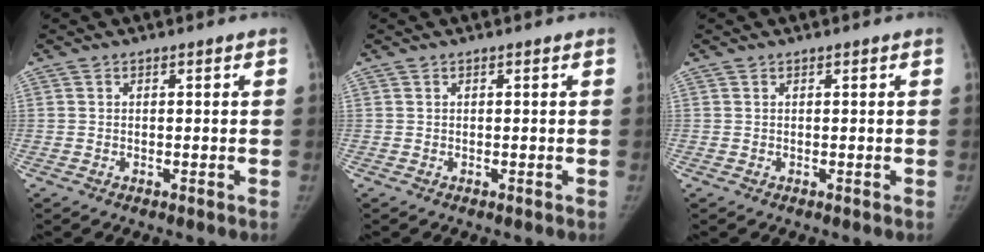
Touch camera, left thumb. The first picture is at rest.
{"total": 0.0}
{"total": 0.0}